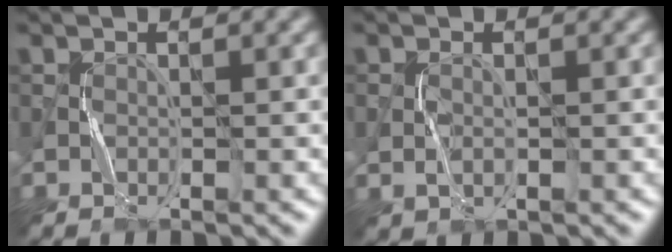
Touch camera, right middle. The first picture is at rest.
{"total": 0.8, "force": [0.0, 0.5, 0.7], "torque": [-0.015, 0.001, 0.001]}